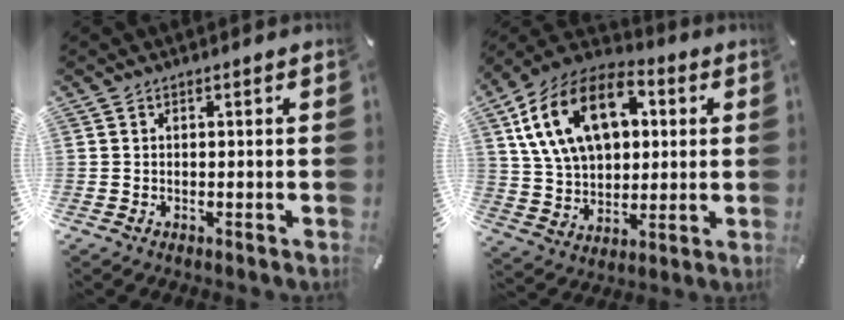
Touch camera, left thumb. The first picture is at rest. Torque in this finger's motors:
{"motor_torque": [2.53, 2.48, 1.73, -1.04, 0.68]}